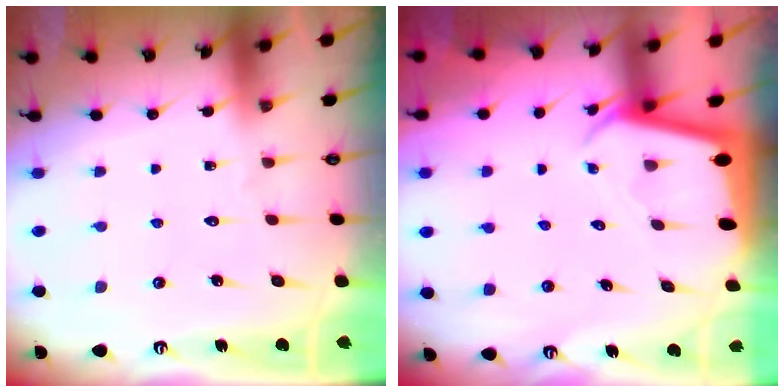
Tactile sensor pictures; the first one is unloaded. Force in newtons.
{"total": 2.2, "press": 2.2, "slide": 0.2}